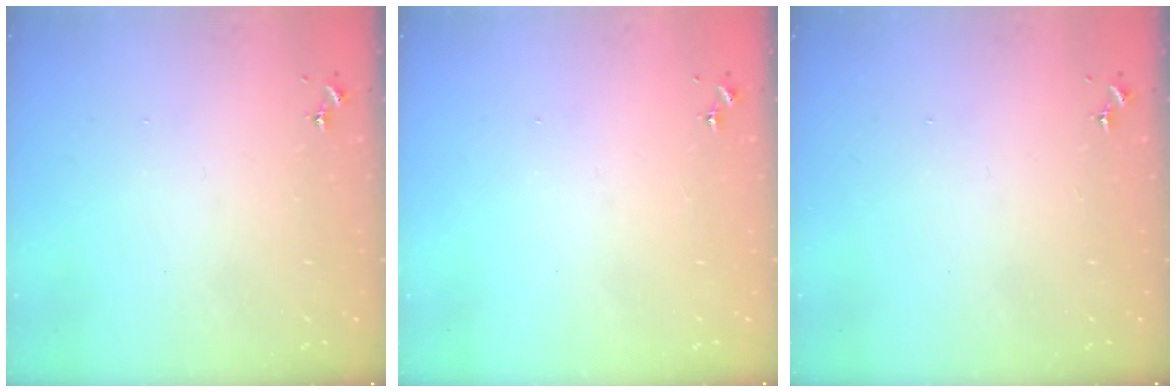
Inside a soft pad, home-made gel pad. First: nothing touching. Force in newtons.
{"total": 0.0}
{"total": 0.0}